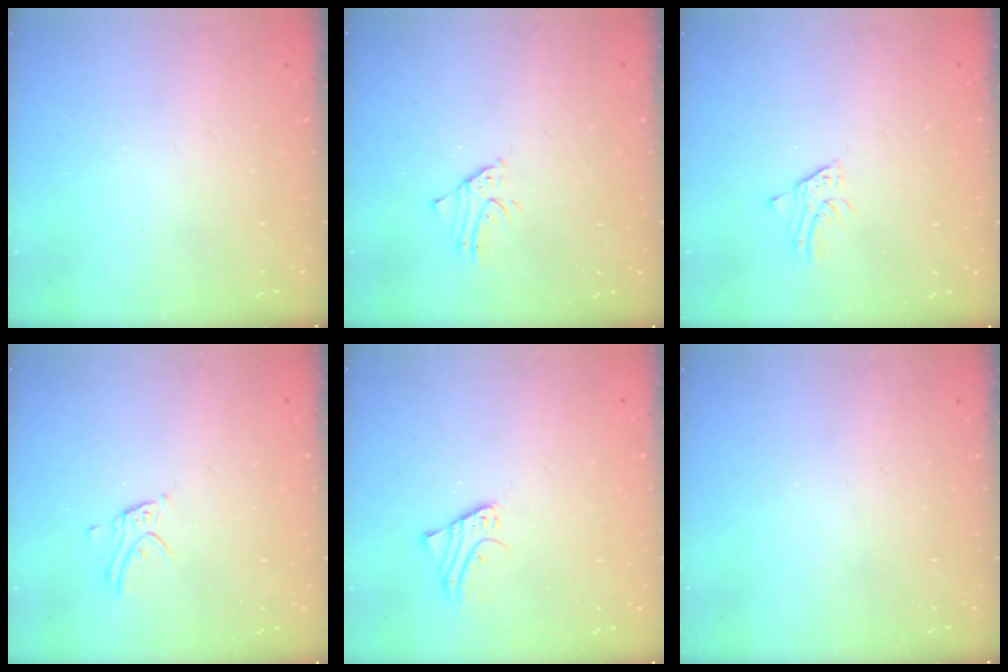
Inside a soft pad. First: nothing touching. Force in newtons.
{"total": 1.9, "press": 1.9, "slide": 0.1}
{"total": 1.3, "press": 1.3, "slide": 0.1}
{"total": 2.9, "press": 2.9, "slide": 0.2}
{"total": 2.1, "press": 2.1, "slide": 0.1}
{"total": 0.0}